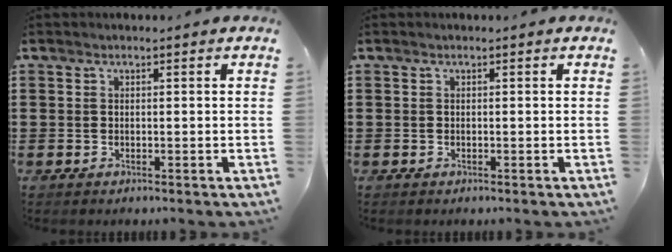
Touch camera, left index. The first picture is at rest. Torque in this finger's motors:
{"motor_torque": [-0.04, -0.02, 0.00, 0.00]}